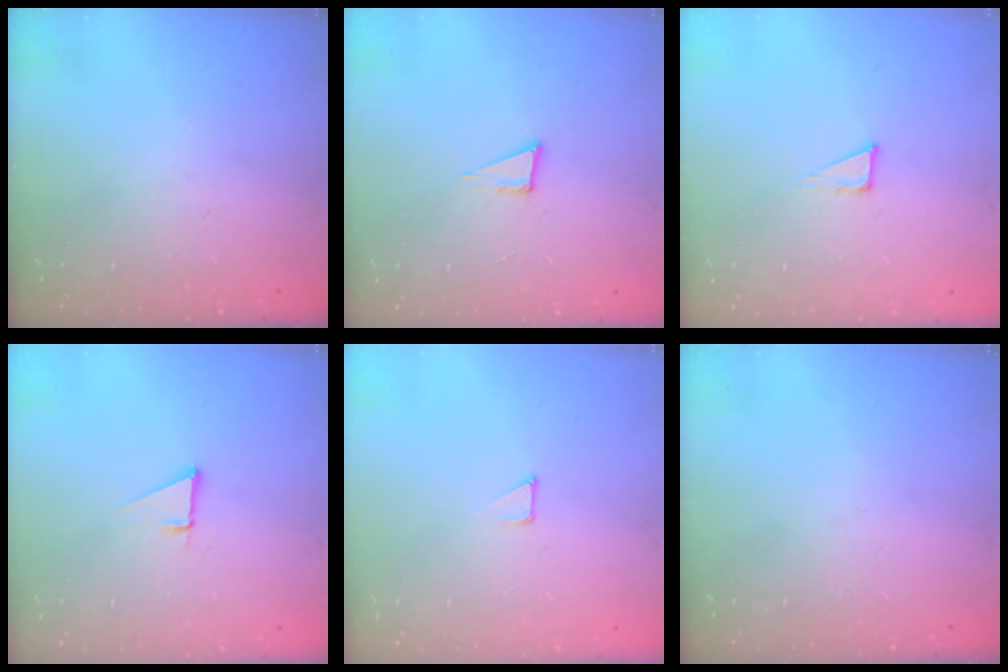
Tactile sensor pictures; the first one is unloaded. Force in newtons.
{"total": 5.1, "press": 3.9, "slide": 3.2}
{"total": 4.4, "press": 4.3, "slide": 0.8}
{"total": 1.9, "press": 1.9, "slide": 0.0}
{"total": 1.7, "press": 1.7, "slide": 0.0}
{"total": 0.0}